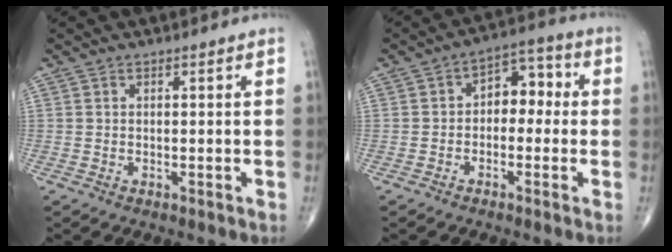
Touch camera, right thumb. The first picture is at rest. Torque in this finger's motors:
{"motor_torque": [-0.06, 0.02, -0.08, 0.08, 0.01]}